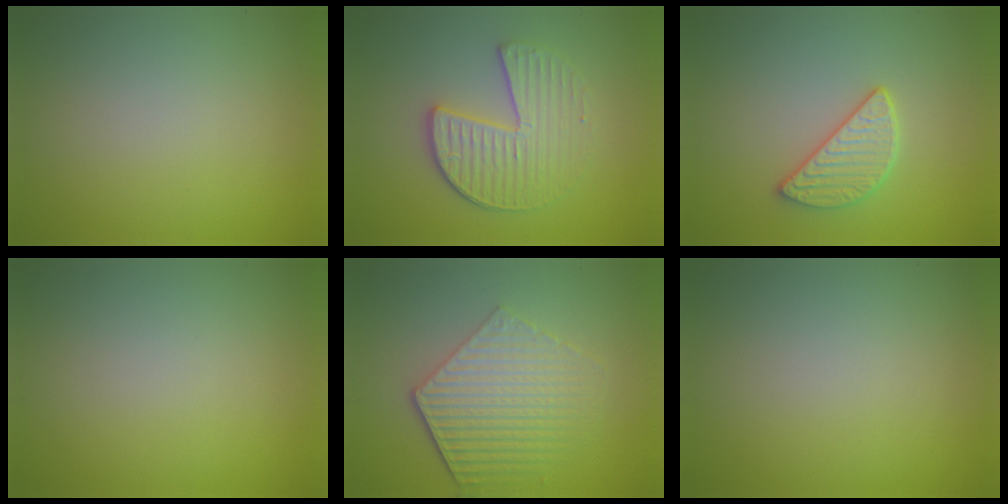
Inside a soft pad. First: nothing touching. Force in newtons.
{"total": 4.0, "press": 3.6, "slide": 1.9}
{"total": 2.9, "press": 2.6, "slide": 1.1}
{"total": 0.0}
{"total": 6.1, "press": 4.5, "slide": 4.1}
{"total": 0.0}